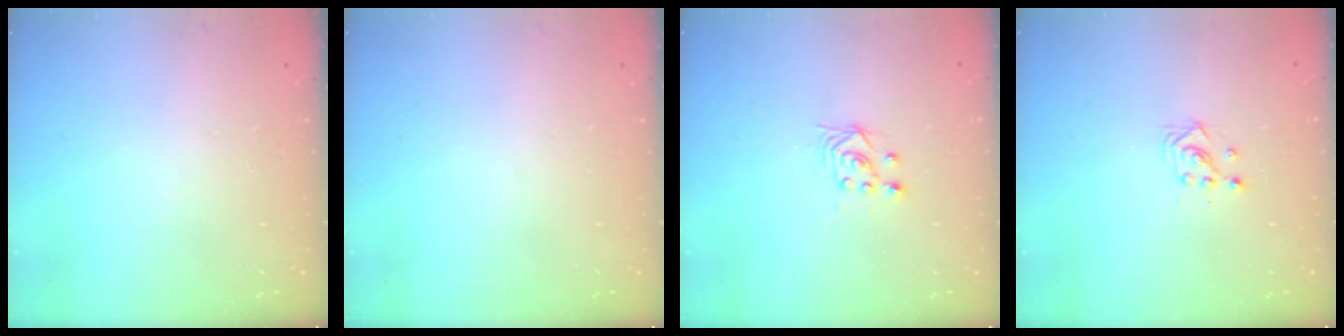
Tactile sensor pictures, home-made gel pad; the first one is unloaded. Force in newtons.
{"total": 0.0}
{"total": 3.5, "press": 3.0, "slide": 1.7}
{"total": 3.3, "press": 3.3, "slide": 0.2}